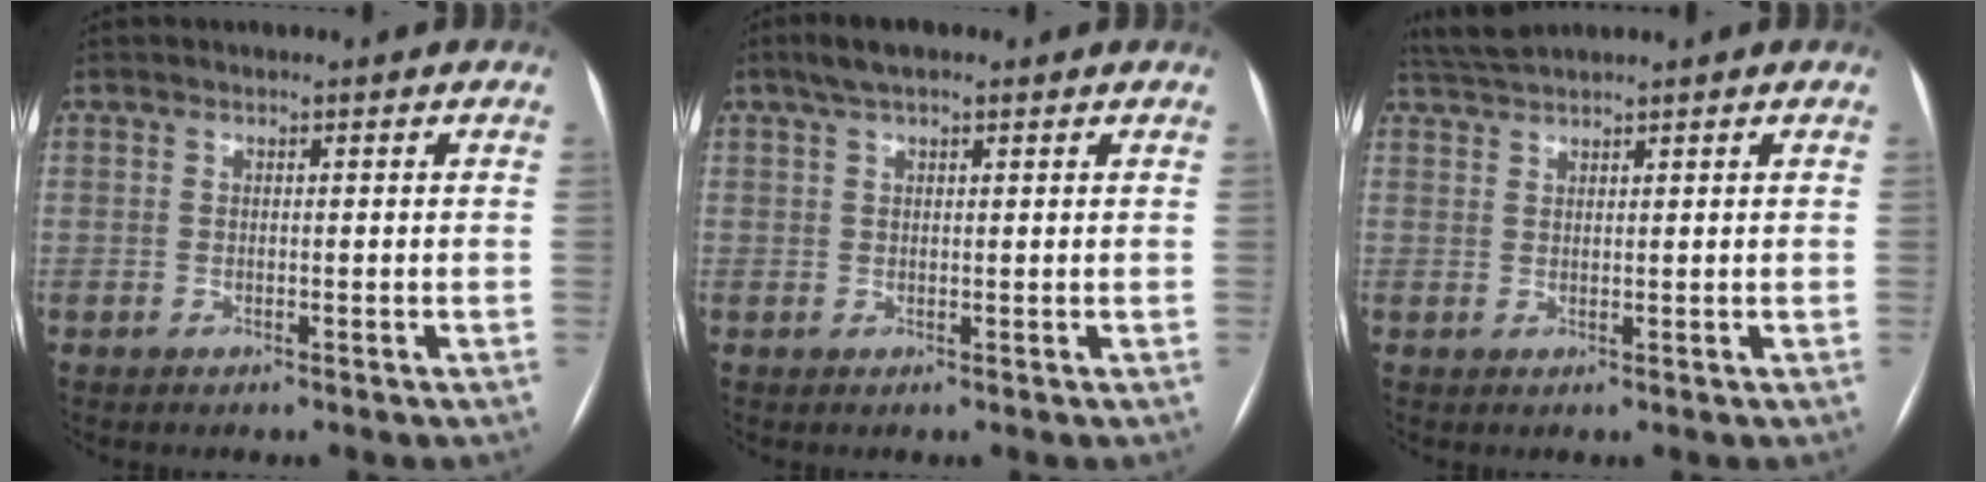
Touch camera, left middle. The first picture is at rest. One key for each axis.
{"total": 4.5, "fx": 3.0, "fy": 1.3, "fz": 3.0, "tx": -0.060, "ty": 0.026, "tz": 0.051}
{"total": 2.8, "fx": 2.7, "fy": -0.5, "fz": 0.4, "tx": -0.017, "ty": 0.014, "tz": 0.061}